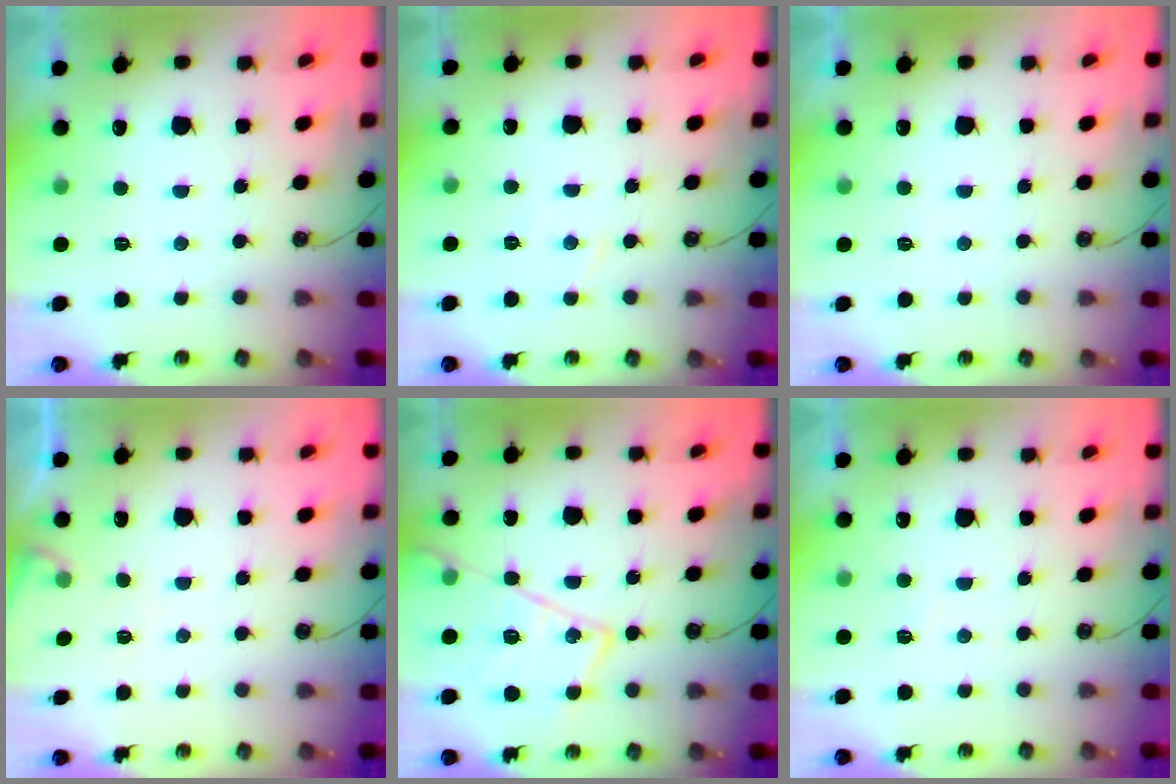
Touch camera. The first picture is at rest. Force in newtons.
{"total": 4.4, "press": 4.3, "slide": 0.7}
{"total": 2.3, "press": 2.2, "slide": 0.4}
{"total": 4.0, "press": 3.9, "slide": 0.6}
{"total": 19.2, "press": 19.1, "slide": 1.9}
{"total": 4.3, "press": 4.2, "slide": 0.7}